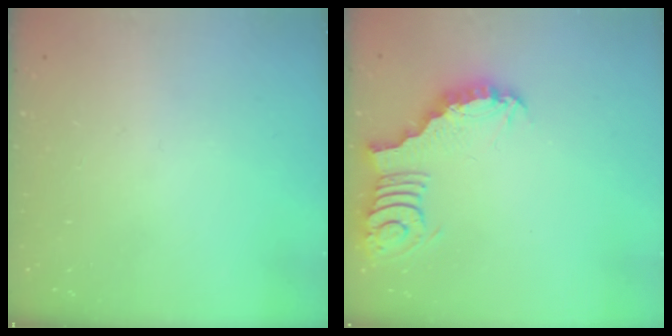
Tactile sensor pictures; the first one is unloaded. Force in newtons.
{"total": 3.7, "press": 3.6, "slide": 0.7}